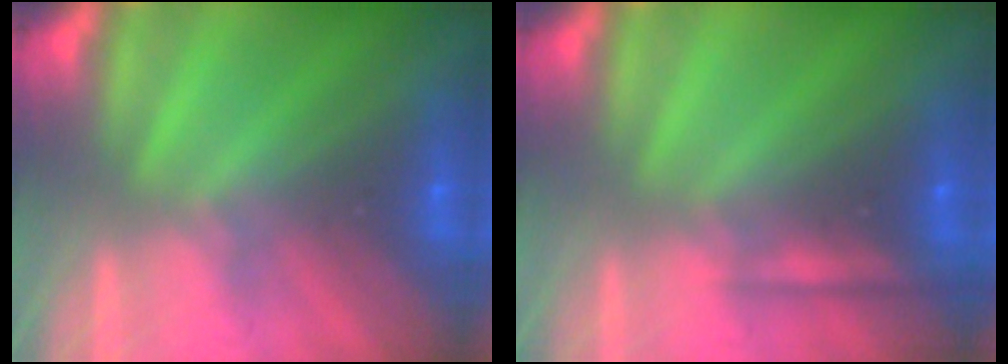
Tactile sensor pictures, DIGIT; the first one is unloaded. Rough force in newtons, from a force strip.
{"total": 2.2}